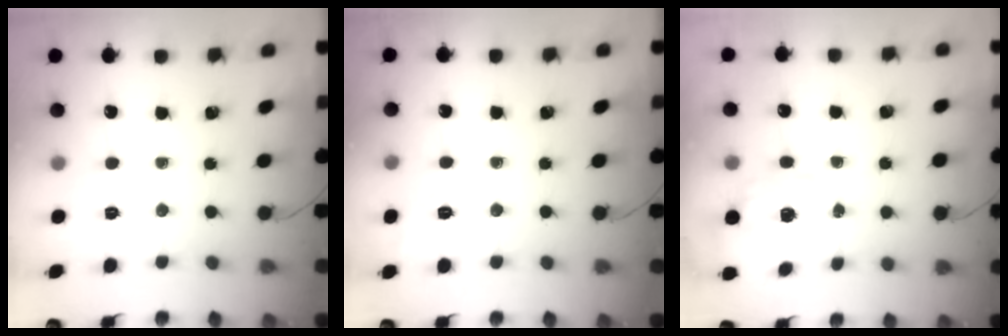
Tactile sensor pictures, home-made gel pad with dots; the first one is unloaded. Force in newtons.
{"total": 3.5, "press": 3.0, "slide": 1.8}
{"total": 1.9, "press": 1.8, "slide": 0.5}